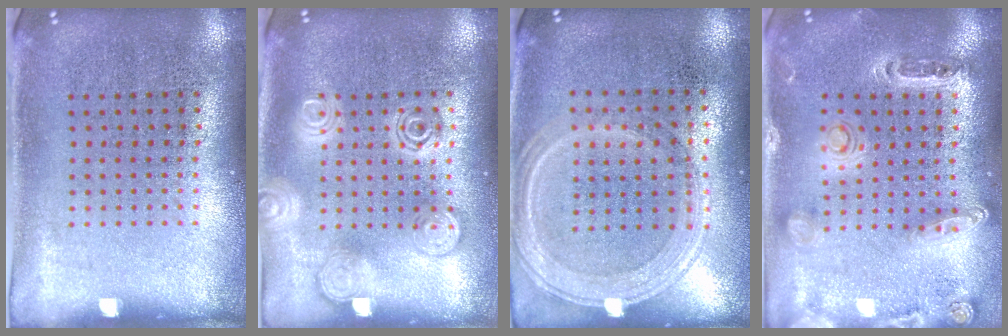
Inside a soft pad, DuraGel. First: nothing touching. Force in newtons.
{"total": 2.8, "press": 2.8, "slide": 0.4}
{"total": 1.2, "press": 1.2, "slide": 0.4}
{"total": 1.4, "press": 1.4, "slide": 0.3}